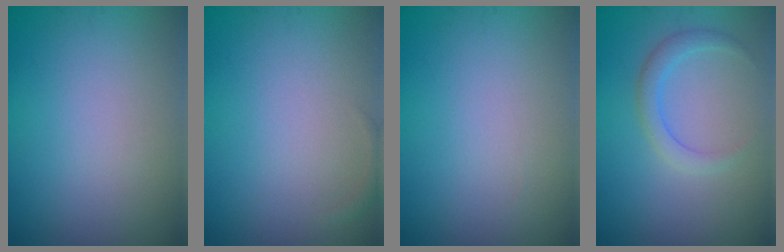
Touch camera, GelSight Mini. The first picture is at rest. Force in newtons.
{"total": 0.6, "press": 0.6, "slide": 0.1}
{"total": 0.0}
{"total": 2.0, "press": 2.0, "slide": 0.2}